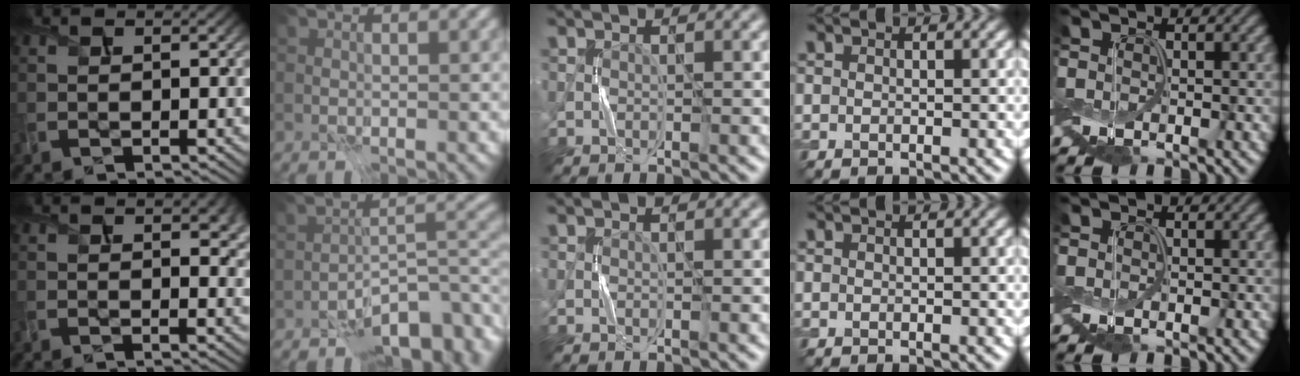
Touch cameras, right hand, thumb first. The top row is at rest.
{"thumb": {"total": 4.6, "force": [1.3, 2.0, 4.0], "torque": [-0.061, -0.002, 0.023]}, "index": {"total": 7.3, "force": [-4.8, 2.7, 4.8], "torque": [-0.054, 0.008, -0.083]}}